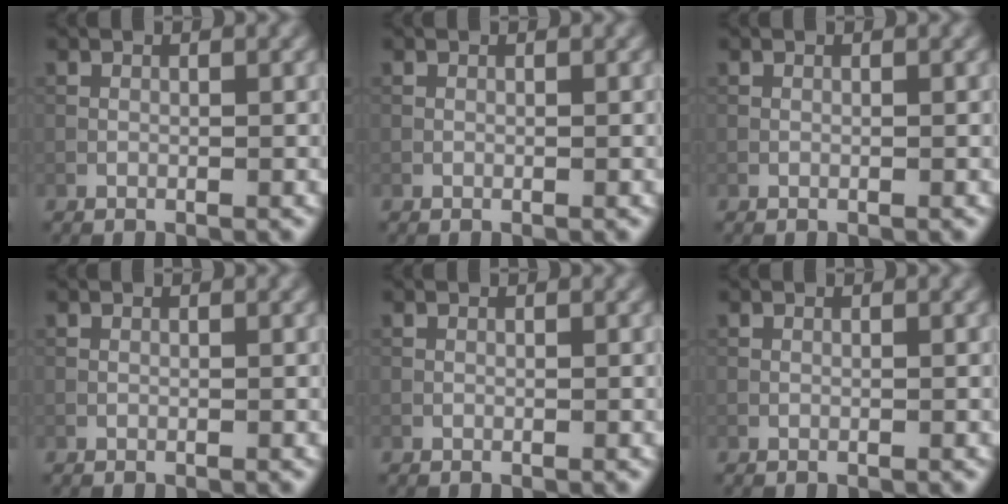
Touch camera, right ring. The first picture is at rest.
{"total": 0.0}
{"total": 0.0}
{"total": 0.0}
{"total": 0.0}
{"total": 0.0}